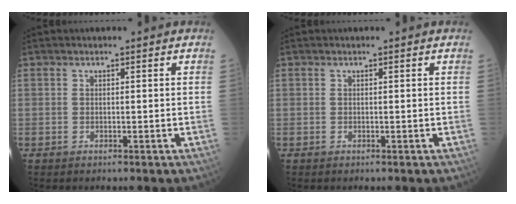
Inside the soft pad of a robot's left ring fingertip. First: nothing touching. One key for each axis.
{"total": 0.0}